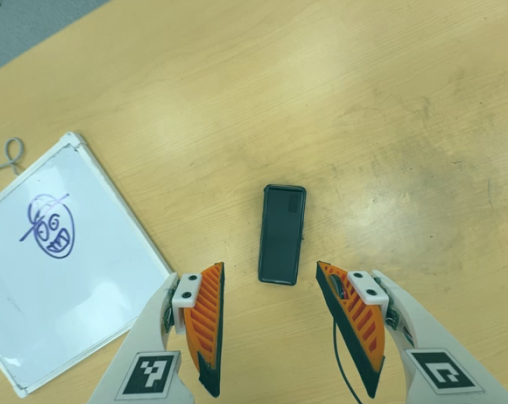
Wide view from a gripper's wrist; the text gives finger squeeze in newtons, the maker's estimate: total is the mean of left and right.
{"total": 0.0}